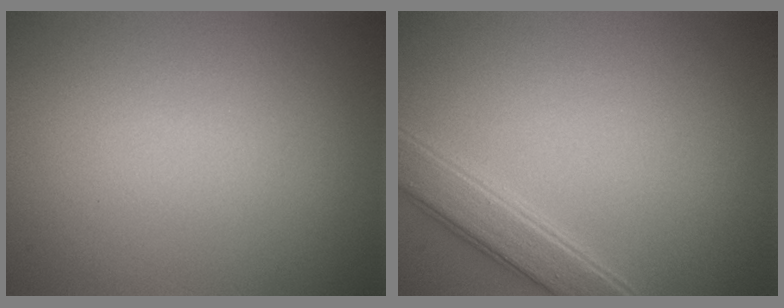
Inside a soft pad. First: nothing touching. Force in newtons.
{"total": 3.1, "press": 3.1, "slide": 0.1}